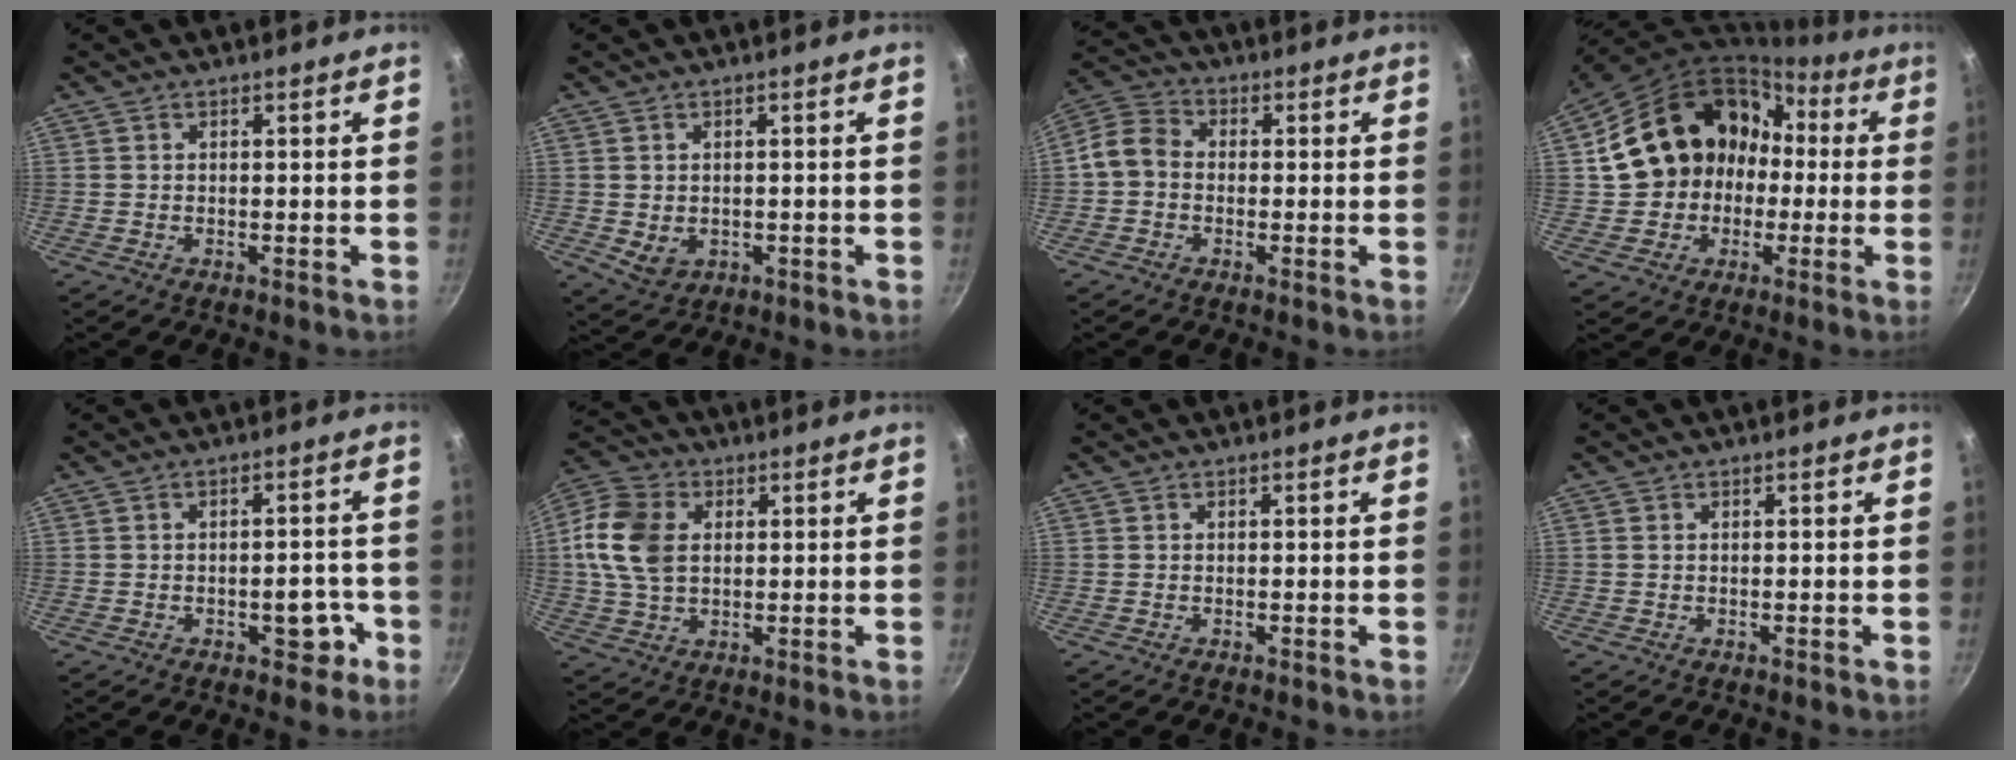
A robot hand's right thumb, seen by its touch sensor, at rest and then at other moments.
{"total": 3.7, "force": [-0.2, 3.0, 2.2], "torque": [-0.033, -0.008, 0.007]}
{"total": 6.4, "force": [-1.0, 5.2, 3.6], "torque": [-0.060, 0.024, -0.041]}
{"total": 19.5, "force": [0.7, 16.6, 10.2], "torque": [-0.145, 0.071, 0.024]}
{"total": 5.1, "force": [-2.2, 3.0, 3.5], "torque": [-0.015, 0.023, -0.025]}
{"total": 12.6, "force": [1.9, 8.9, 8.8], "torque": [-0.156, 0.007, 0.024]}
{"total": 0.0}
{"total": 0.0}